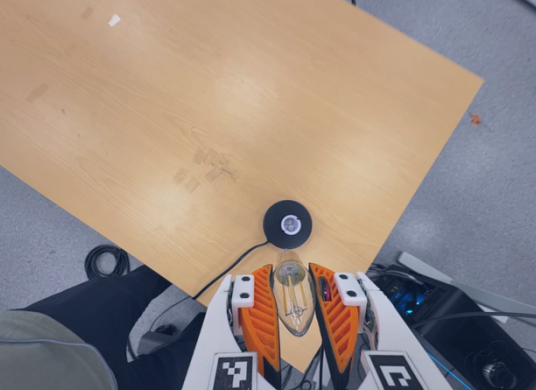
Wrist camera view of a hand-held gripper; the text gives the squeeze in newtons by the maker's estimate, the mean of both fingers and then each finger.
{"total": 21.7, "left": 24.5, "right": 18.9}